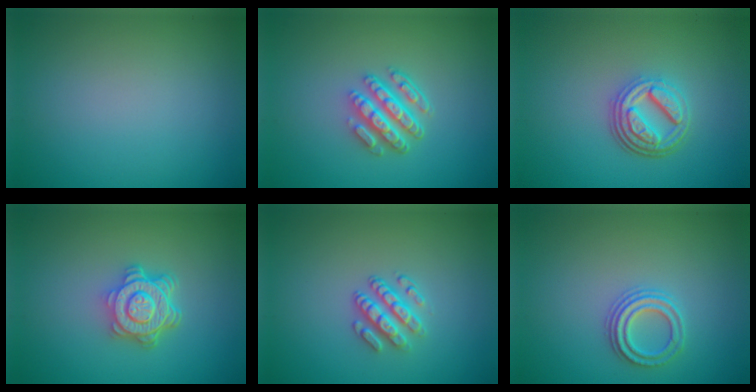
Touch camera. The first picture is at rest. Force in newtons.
{"total": 4.7, "press": 3.5, "slide": 3.1}
{"total": 4.6, "press": 3.4, "slide": 3.0}
{"total": 4.8, "press": 3.7, "slide": 3.1}
{"total": 2.8, "press": 2.4, "slide": 1.5}
{"total": 2.3, "press": 2.2, "slide": 0.8}